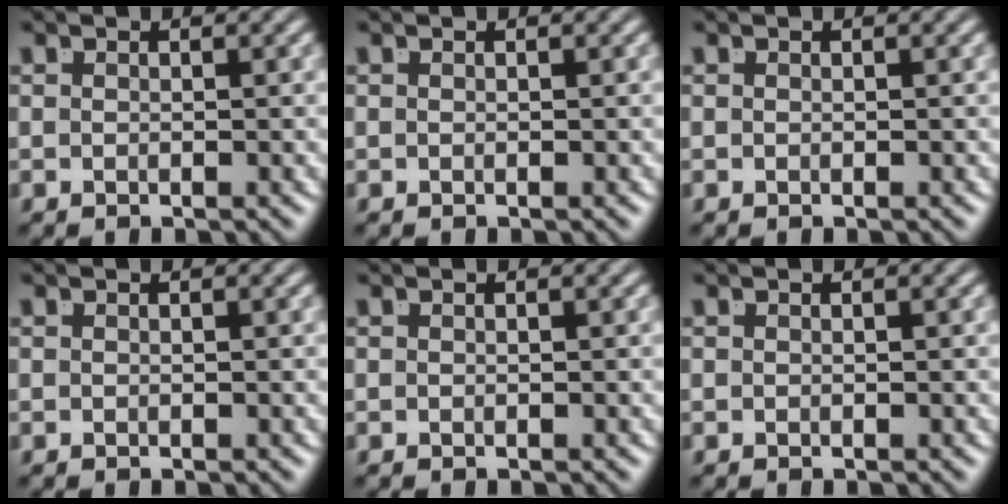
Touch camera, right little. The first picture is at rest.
{"total": 0.0}
{"total": 0.0}
{"total": 0.0}
{"total": 0.0}
{"total": 0.0}